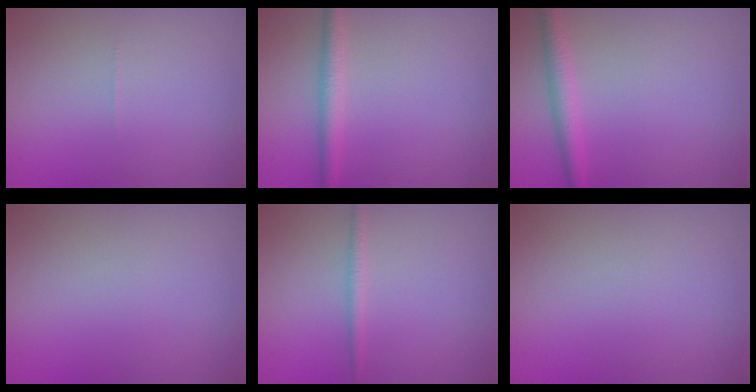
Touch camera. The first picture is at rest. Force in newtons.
{"total": 2.1, "press": 2.1, "slide": 0.0}
{"total": 2.3, "press": 2.2, "slide": 0.1}
{"total": 0.0}
{"total": 1.1, "press": 1.1, "slide": 0.0}
{"total": 0.0}